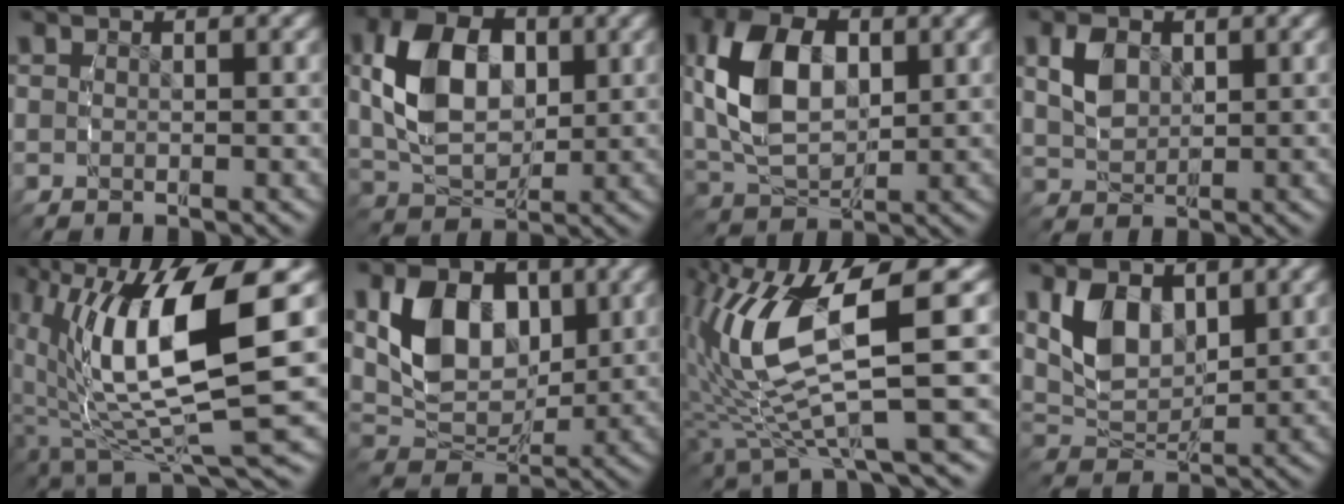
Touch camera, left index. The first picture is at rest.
{"total": 8.5, "force": [1.1, 5.8, 6.1], "torque": [-0.130, -0.013, 0.027]}
{"total": 8.5, "force": [1.2, 5.6, 6.3], "torque": [-0.137, -0.013, 0.032]}
{"total": 3.1, "force": [0.9, 2.1, 2.1], "torque": [-0.046, -0.006, 0.026]}
{"total": 13.3, "force": [-0.3, 5.8, 12.0], "torque": [-0.208, -0.027, 0.016]}
{"total": 9.1, "force": [1.6, 6.7, 6.0], "torque": [-0.126, -0.020, 0.035]}
{"total": 11.1, "force": [0.1, 5.3, 9.8], "torque": [-0.205, -0.019, 0.021]}
{"total": 6.1, "force": [1.8, 4.2, 4.0], "torque": [-0.097, -0.013, 0.039]}